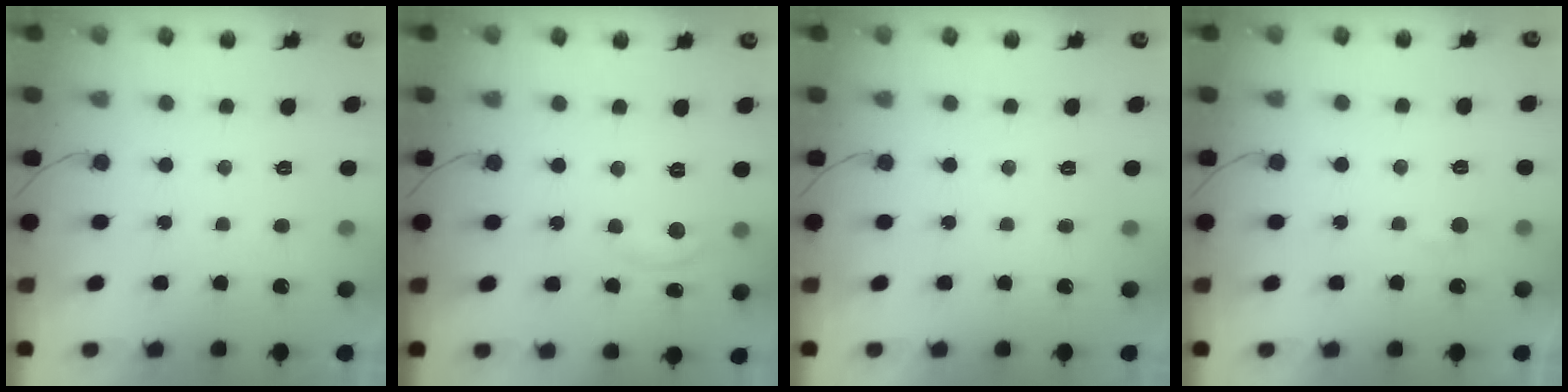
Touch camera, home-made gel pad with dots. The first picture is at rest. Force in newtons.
{"total": 3.7, "press": 3.7, "slide": 0.3}
{"total": 0.0}
{"total": 2.7, "press": 2.7, "slide": 0.3}